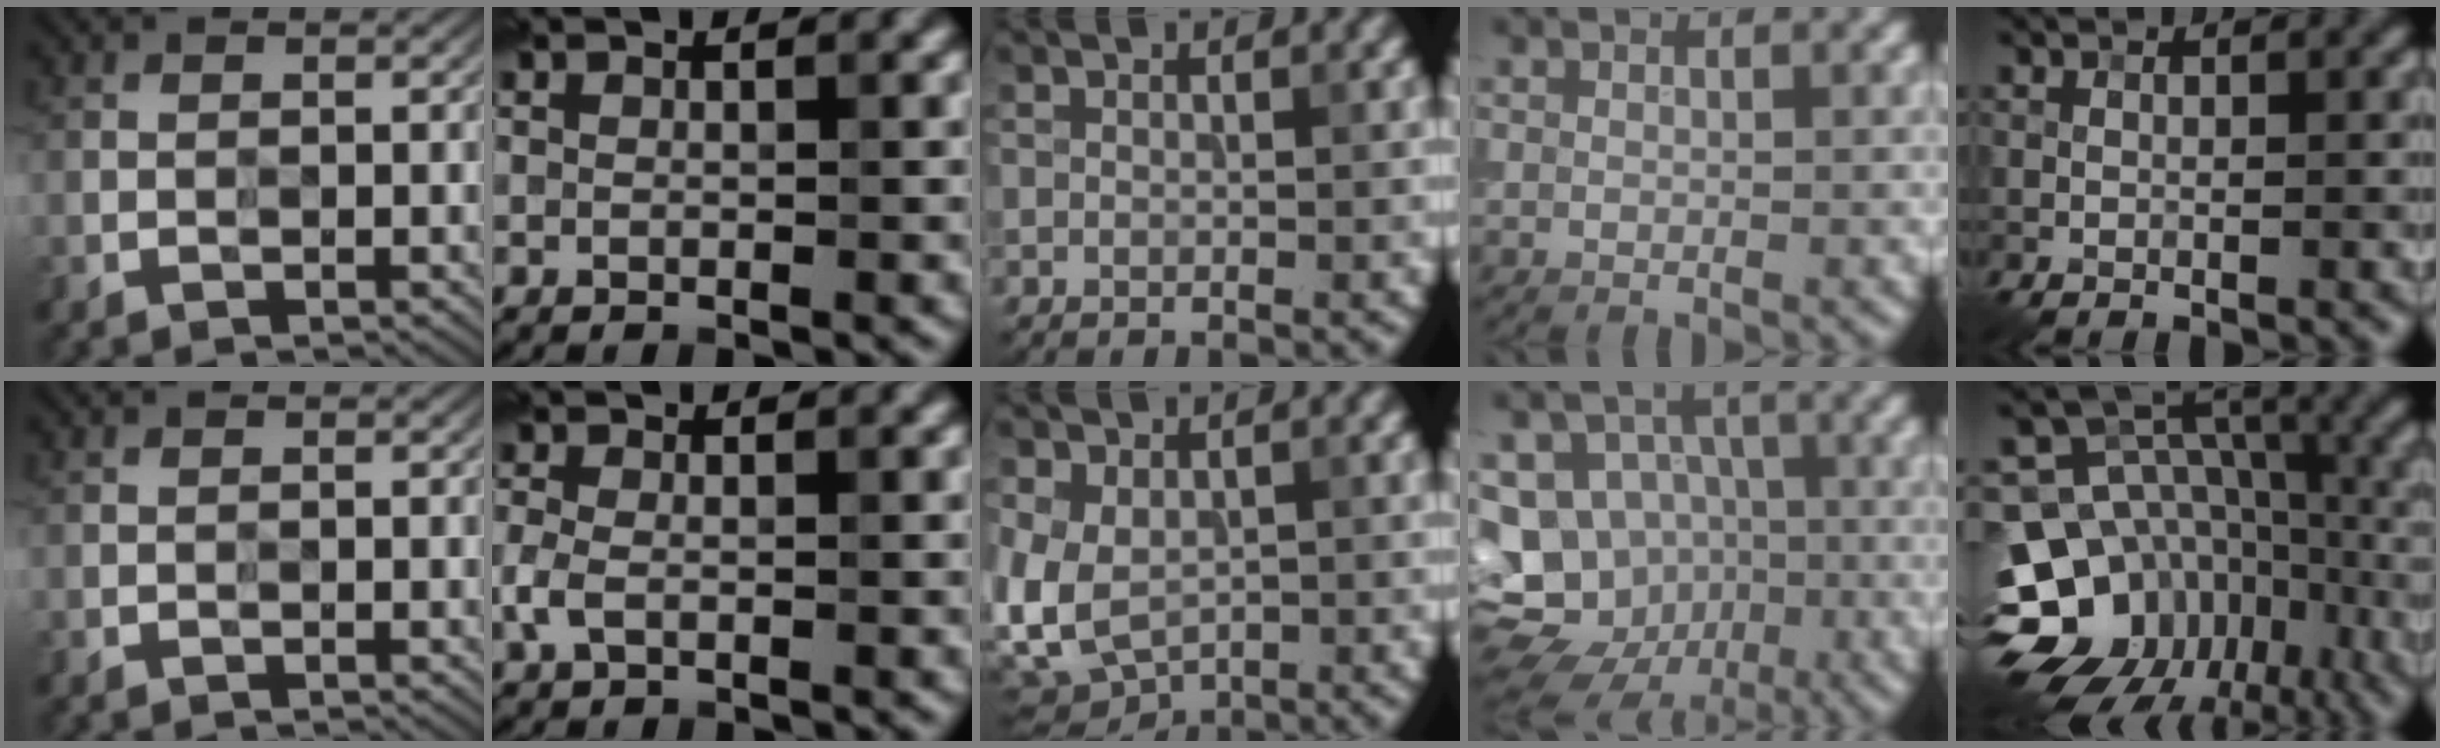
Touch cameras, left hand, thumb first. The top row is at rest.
{"index": {"total": 1.8, "force": [-0.5, 1.1, 1.4], "torque": [-0.035, 0.002, -0.014]}, "middle": {"total": 6.6, "force": [-1.0, 4.7, 4.6], "torque": [-0.105, -0.018, -0.009]}, "ring": {"total": 17.1, "force": [-5.4, 15.2, 5.7], "torque": [-0.133, -0.015, -0.090]}, "little": {"total": 17.2, "force": [-8.1, 13.5, 6.9], "torque": [-0.134, -0.021, -0.116]}}